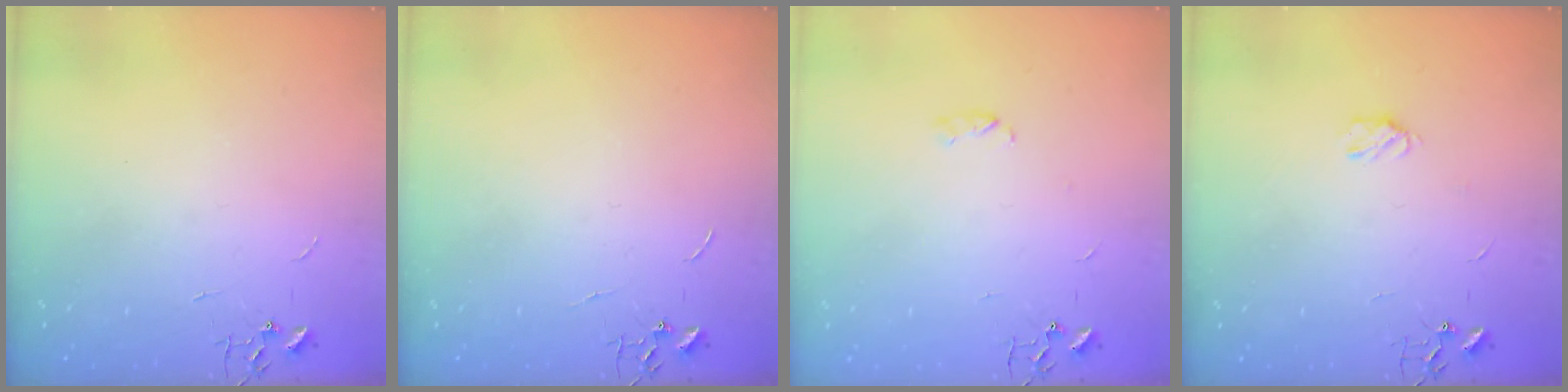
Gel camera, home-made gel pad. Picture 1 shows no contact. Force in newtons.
{"total": 0.0}
{"total": 4.1, "press": 3.9, "slide": 1.2}
{"total": 4.5, "press": 4.4, "slide": 0.7}